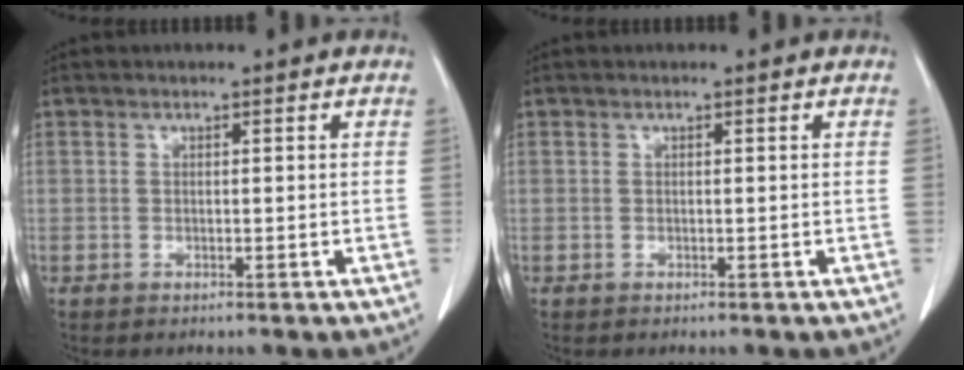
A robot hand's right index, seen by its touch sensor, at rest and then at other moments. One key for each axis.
{"total": 0.0}